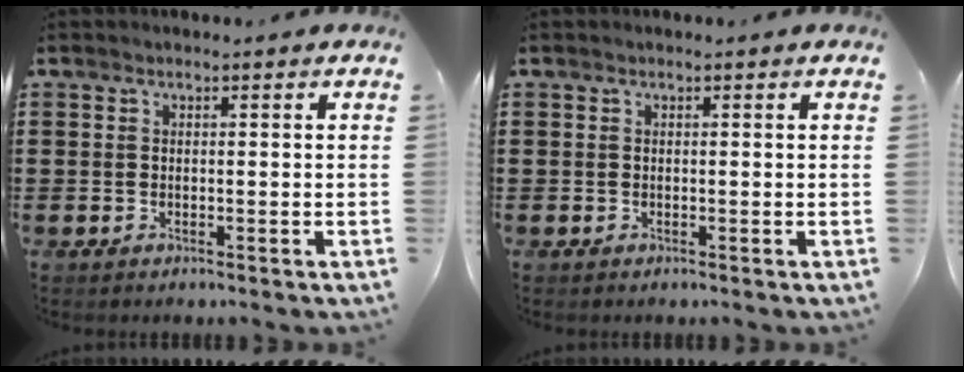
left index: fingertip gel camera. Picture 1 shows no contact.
{"total": 0.0}